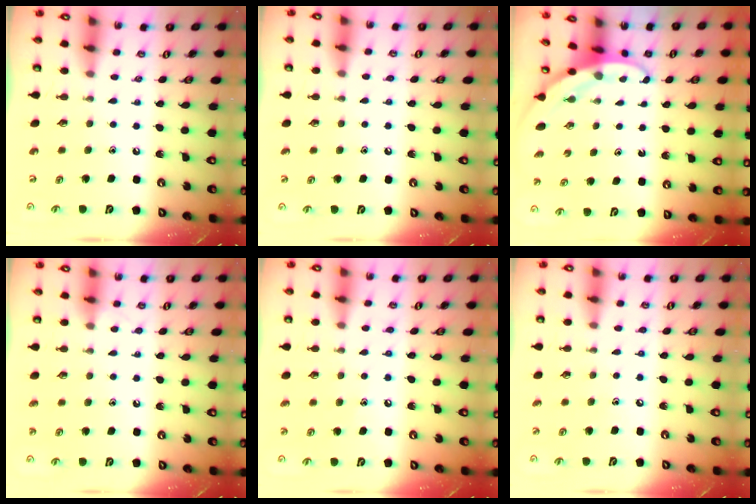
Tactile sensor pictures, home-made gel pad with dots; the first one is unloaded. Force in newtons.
{"total": 4.0, "press": 3.9, "slide": 0.6}
{"total": 3.2, "press": 3.2, "slide": 0.1}
{"total": 2.6, "press": 2.5, "slide": 0.3}
{"total": 5.9, "press": 5.9, "slide": 0.5}
{"total": 4.3, "press": 4.2, "slide": 0.4}